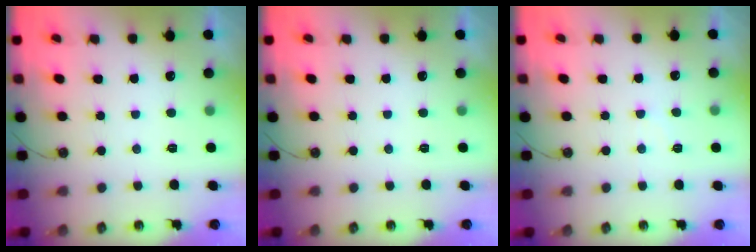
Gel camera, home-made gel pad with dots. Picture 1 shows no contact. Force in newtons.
{"total": 0.0}
{"total": 6.4, "press": 6.3, "slide": 0.9}